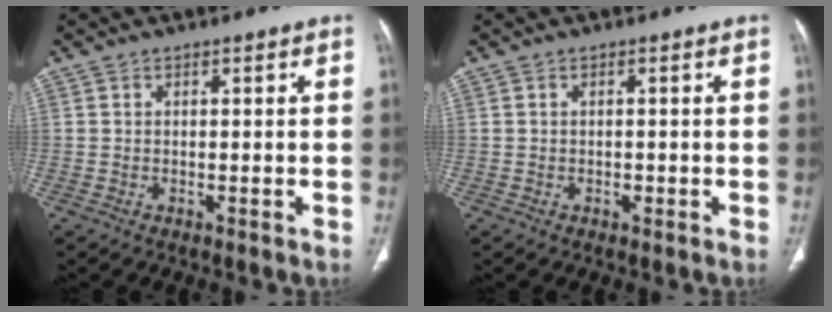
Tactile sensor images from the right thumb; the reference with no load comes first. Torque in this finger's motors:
{"motor_torque": [0.02, 0.29, -0.23, -0.04, 0.02]}